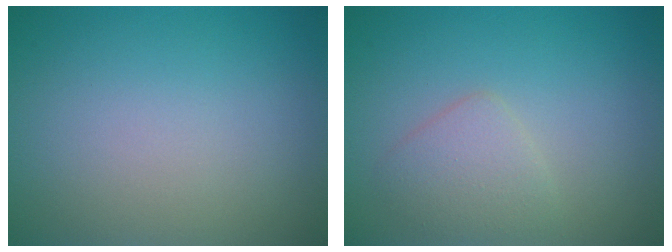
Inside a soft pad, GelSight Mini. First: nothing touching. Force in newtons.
{"total": 2.2, "press": 2.2, "slide": 0.2}